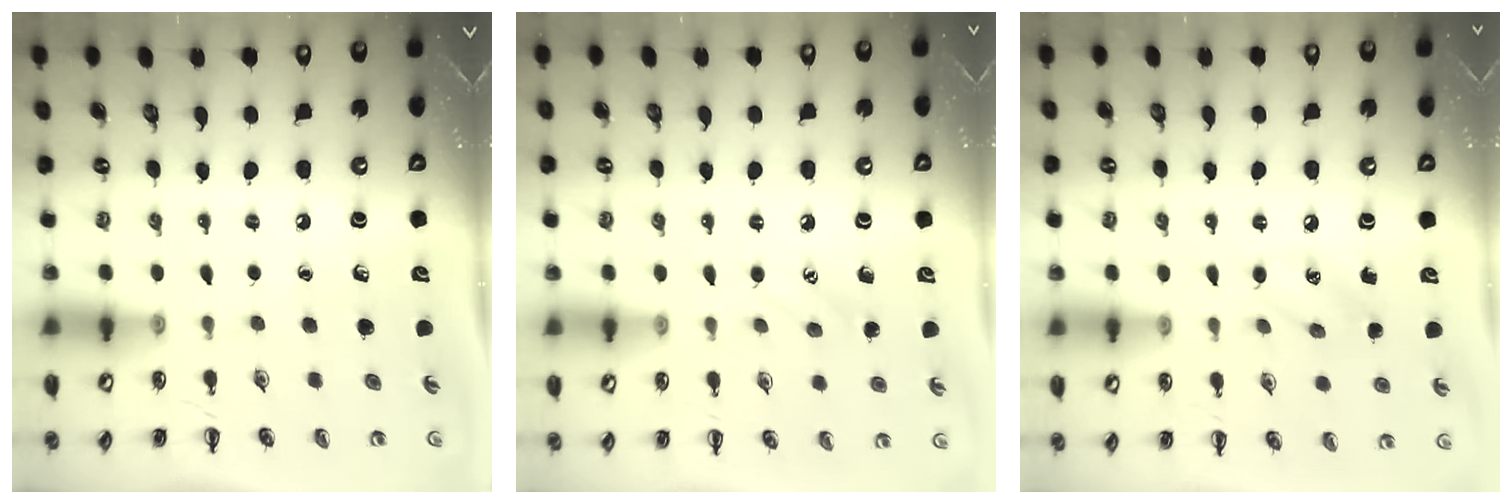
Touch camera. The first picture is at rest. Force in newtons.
{"total": 6.5, "press": 6.4, "slide": 1.2}
{"total": 6.8, "press": 6.7, "slide": 1.3}